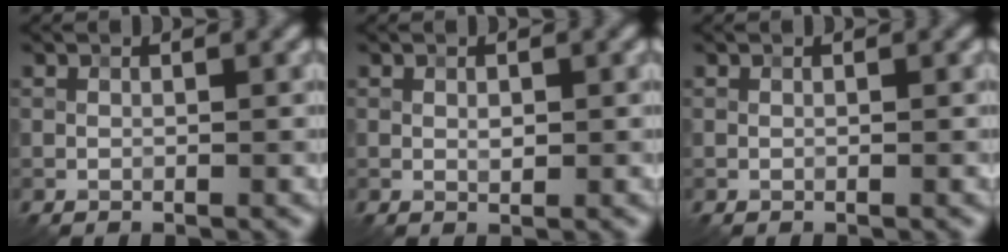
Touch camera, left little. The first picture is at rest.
{"total": 0.9, "force": [0.1, 0.5, 0.7], "torque": [-0.011, -0.001, 0.001]}
{"total": 0.0}